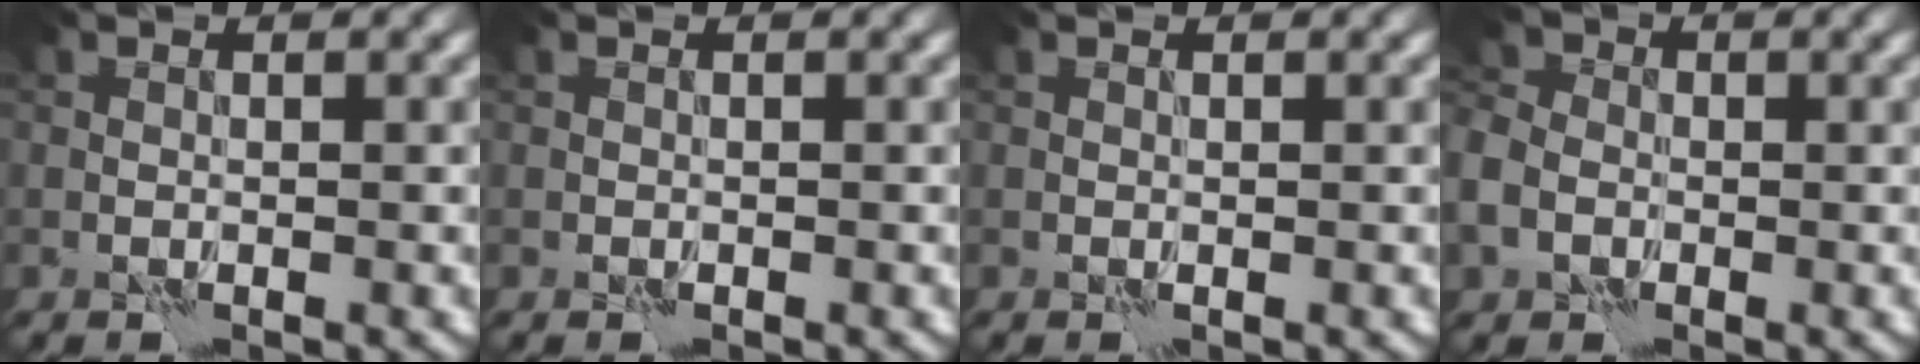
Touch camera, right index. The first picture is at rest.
{"total": 0.0}
{"total": 0.0}
{"total": 4.5, "force": [-1.5, 3.6, 2.2], "torque": [-0.054, -0.007, -0.036]}